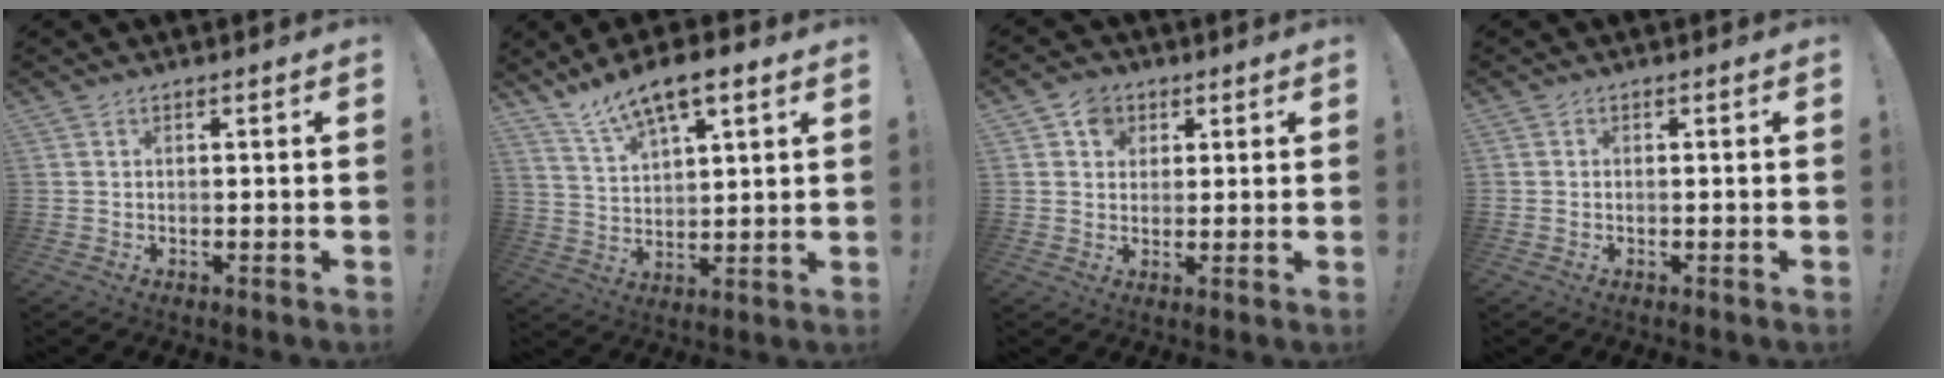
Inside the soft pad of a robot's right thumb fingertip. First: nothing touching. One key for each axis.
{"total": 10.4, "fx": 8.0, "fy": 3.2, "fz": 5.8, "tx": -0.107, "ty": -0.041, "tz": 0.144}
{"total": 6.1, "fx": 2.6, "fy": 5.2, "fz": 1.9, "tx": -0.011, "ty": -0.011, "tz": 0.047}
{"total": 0.0}